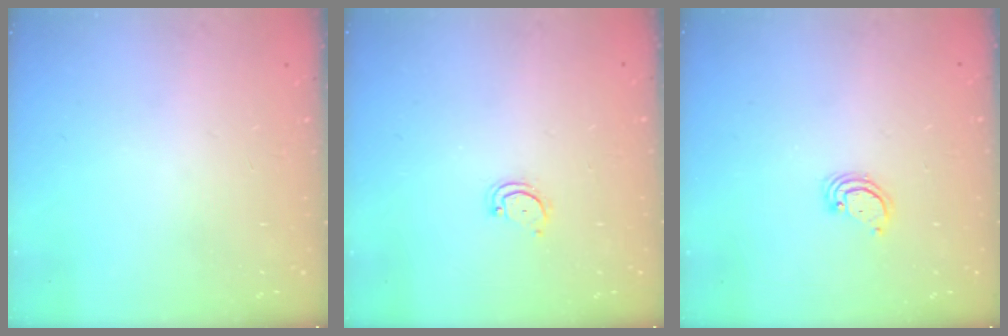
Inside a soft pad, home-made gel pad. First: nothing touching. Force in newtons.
{"total": 2.8, "press": 2.8, "slide": 0.3}
{"total": 2.6, "press": 2.6, "slide": 0.2}